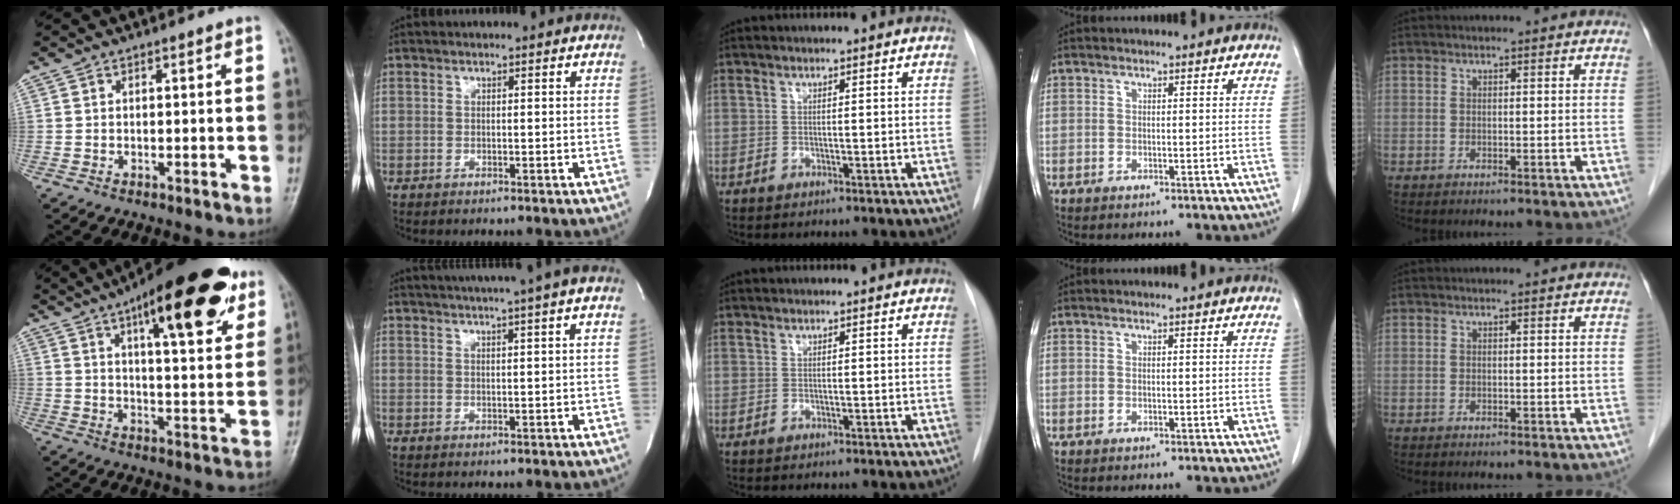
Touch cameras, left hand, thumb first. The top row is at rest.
{"thumb": {"total": 22.6, "force": [12.5, 7.1, 17.4], "torque": [-0.225, -0.029, 0.180]}, "index": {"total": 9.2, "force": [7.4, -1.4, 5.2], "torque": [-0.082, 0.016, 0.088]}}